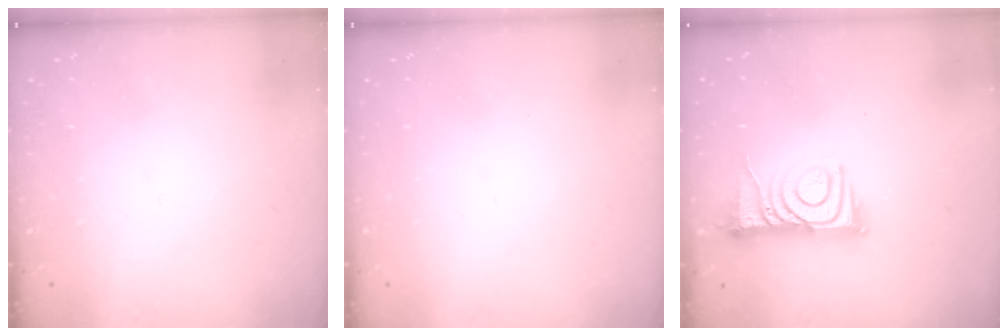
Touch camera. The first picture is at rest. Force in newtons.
{"total": 0.0}
{"total": 11.2, "press": 11.2, "slide": 1.2}